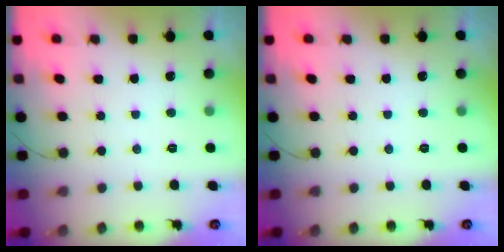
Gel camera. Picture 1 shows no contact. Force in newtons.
{"total": 0.0}